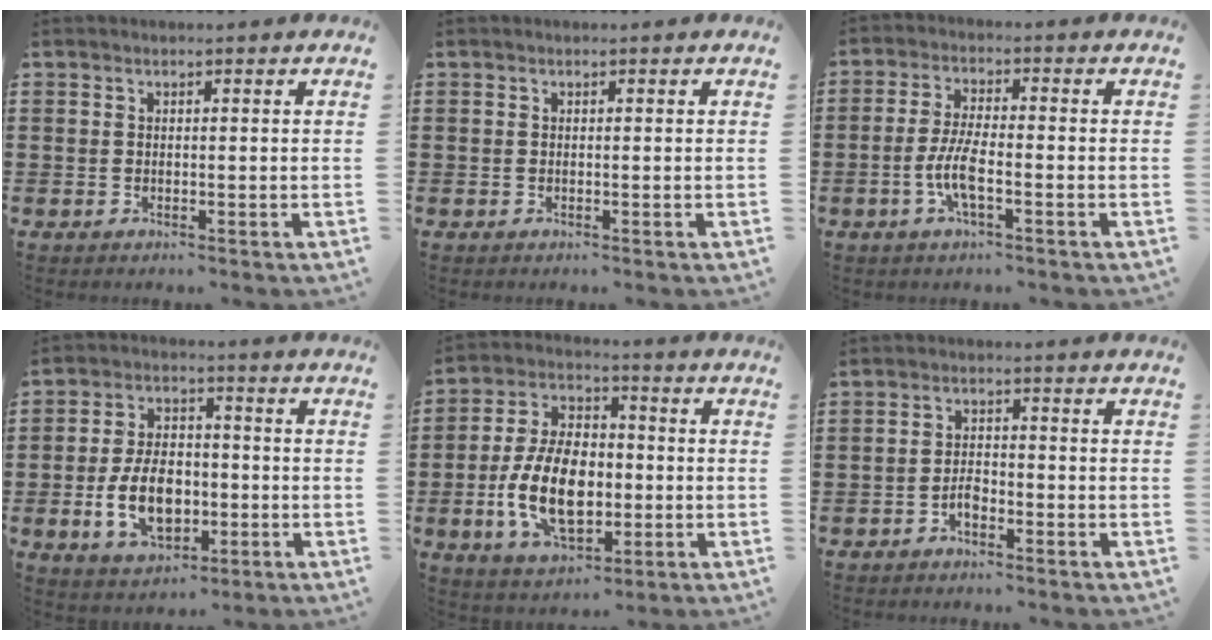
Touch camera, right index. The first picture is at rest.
{"total": 0.0}
{"total": 5.8, "force": [-2.0, 1.4, 5.2], "torque": [-0.124, -0.009, -0.045]}
{"total": 10.0, "force": [-2.1, 6.5, 7.3], "torque": [-0.136, -0.001, -0.044]}
{"total": 12.2, "force": [-2.2, 7.3, 9.5], "torque": [-0.210, -0.001, -0.042]}
{"total": 2.5, "force": [-1.6, 1.2, 1.6], "torque": [-0.032, 0.006, -0.032]}